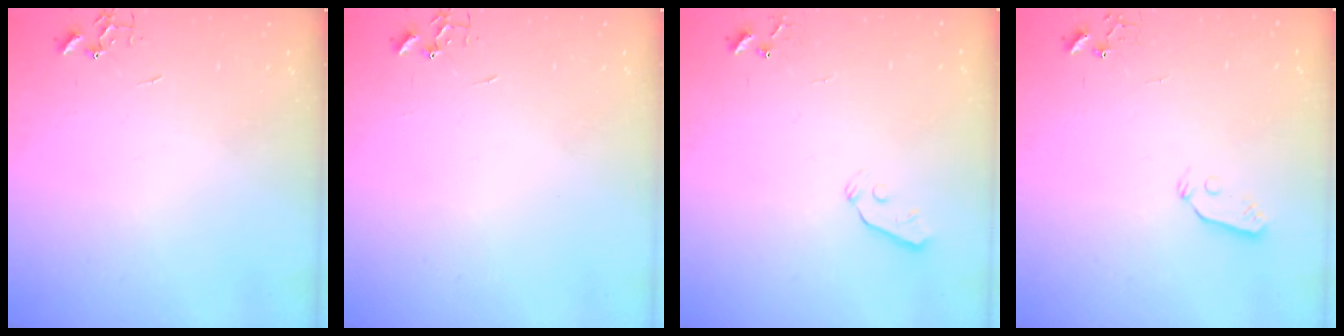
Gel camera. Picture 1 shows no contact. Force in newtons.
{"total": 0.0}
{"total": 3.7, "press": 3.6, "slide": 0.7}
{"total": 3.8, "press": 3.7, "slide": 0.5}